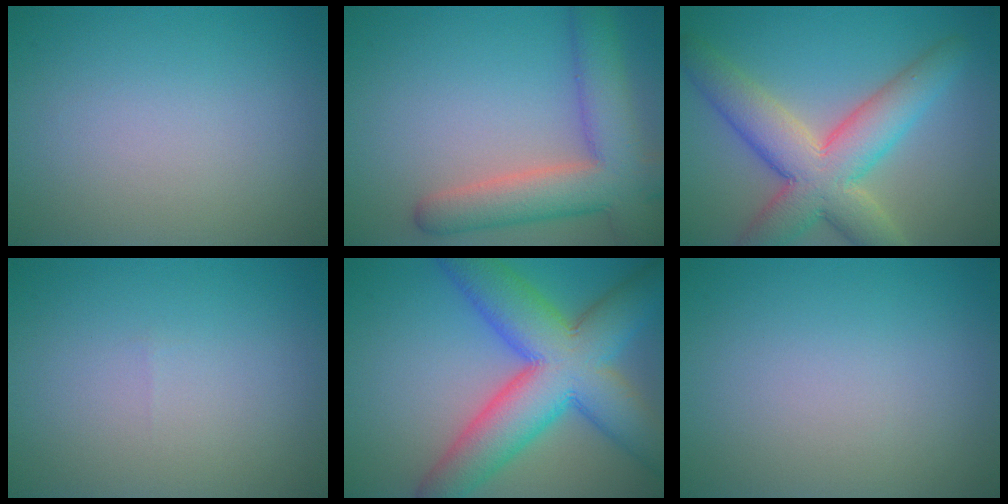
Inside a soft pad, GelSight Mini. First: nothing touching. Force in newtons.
{"total": 7.5, "press": 7.4, "slide": 0.7}
{"total": 8.6, "press": 8.6, "slide": 0.6}
{"total": 0.0}
{"total": 12.1, "press": 12.1, "slide": 0.5}
{"total": 0.0}